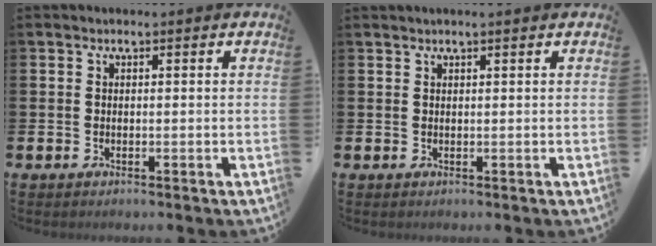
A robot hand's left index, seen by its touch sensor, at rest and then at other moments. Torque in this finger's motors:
{"motor_torque": [0.82, -1.32, 0.08, 0.14]}